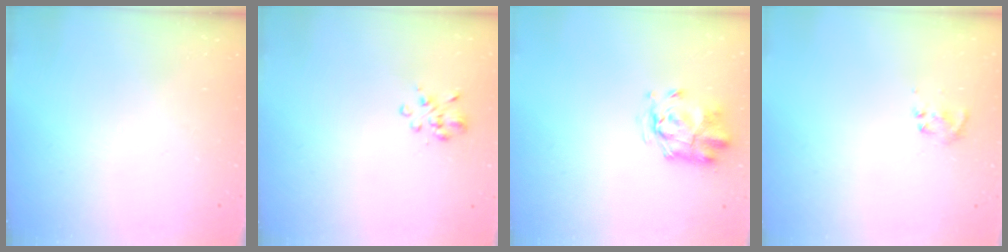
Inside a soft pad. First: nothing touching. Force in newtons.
{"total": 2.6, "press": 2.4, "slide": 0.9}
{"total": 2.6, "press": 2.4, "slide": 0.9}
{"total": 2.5, "press": 2.4, "slide": 0.8}